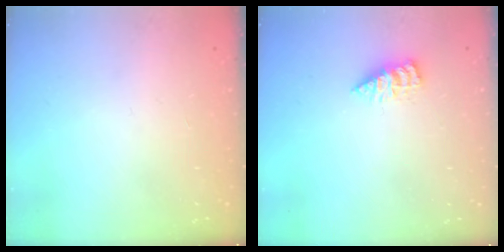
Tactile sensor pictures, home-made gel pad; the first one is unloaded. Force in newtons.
{"total": 2.9, "press": 2.8, "slide": 0.4}